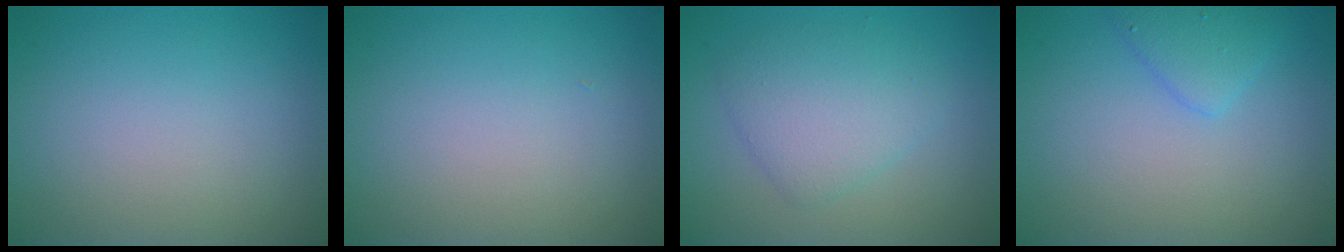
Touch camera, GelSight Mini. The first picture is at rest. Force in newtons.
{"total": 0.0}
{"total": 3.8, "press": 3.8, "slide": 0.1}
{"total": 2.1, "press": 2.1, "slide": 0.1}